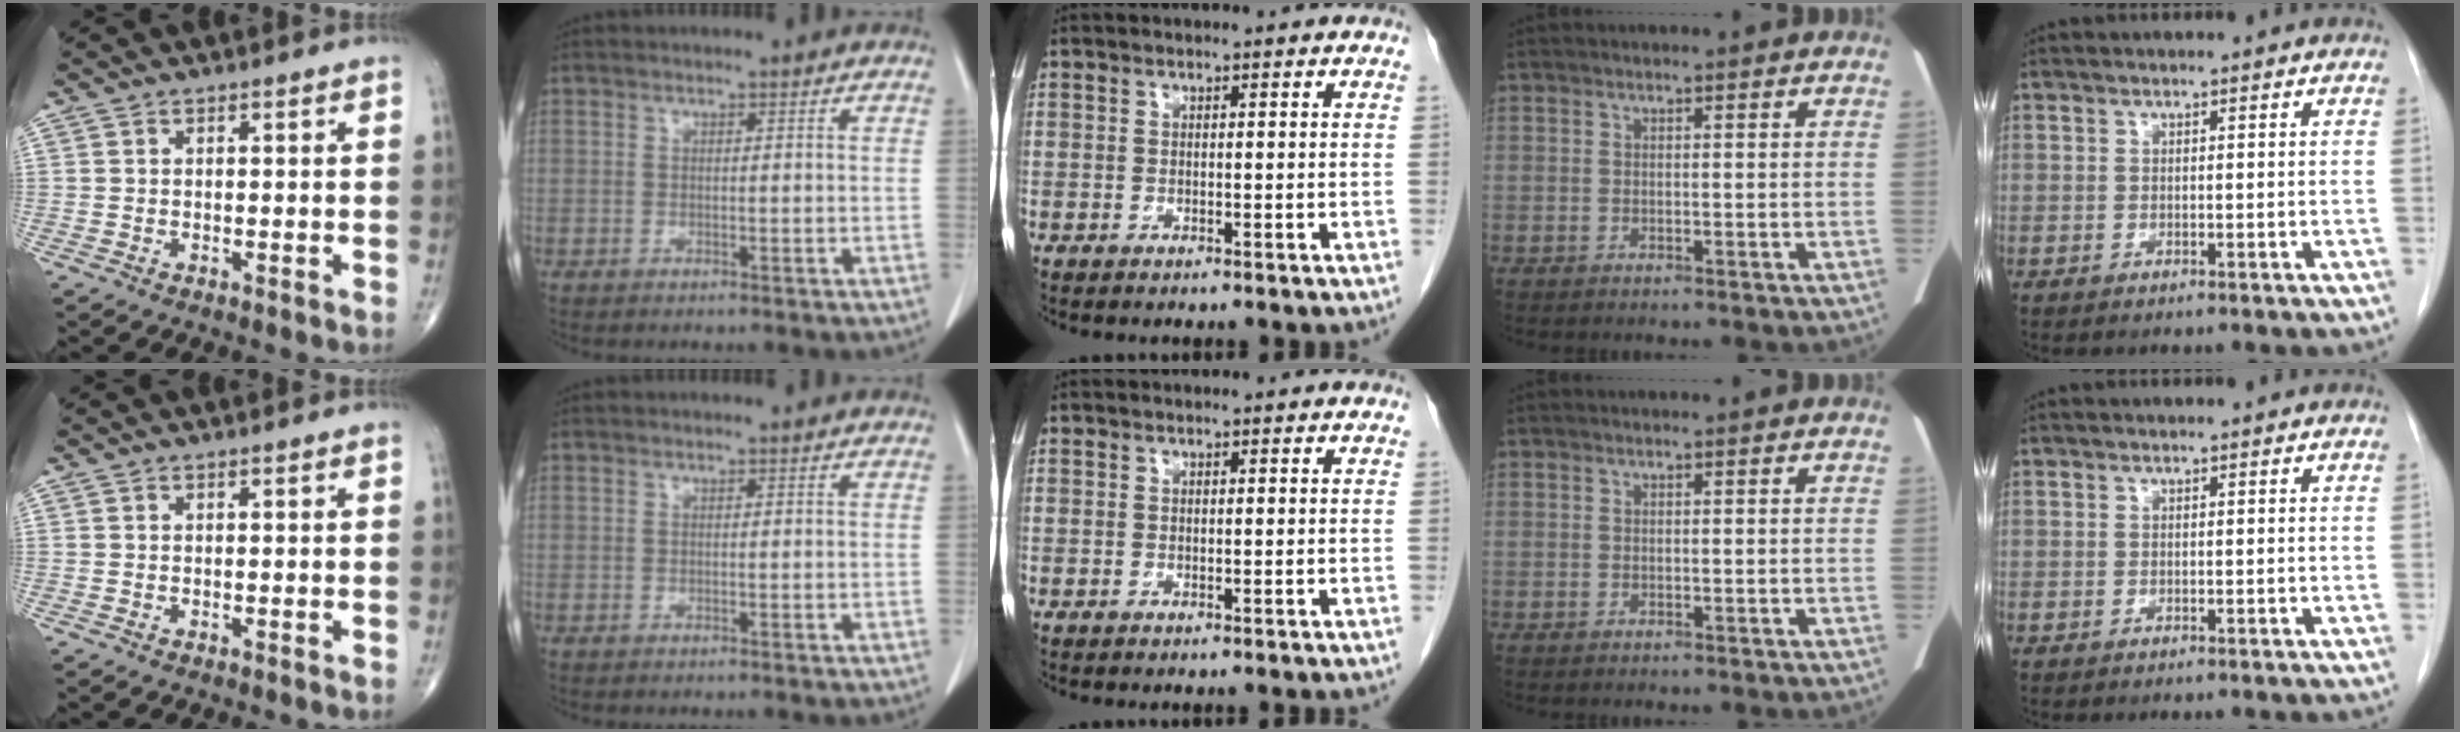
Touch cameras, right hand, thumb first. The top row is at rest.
{}